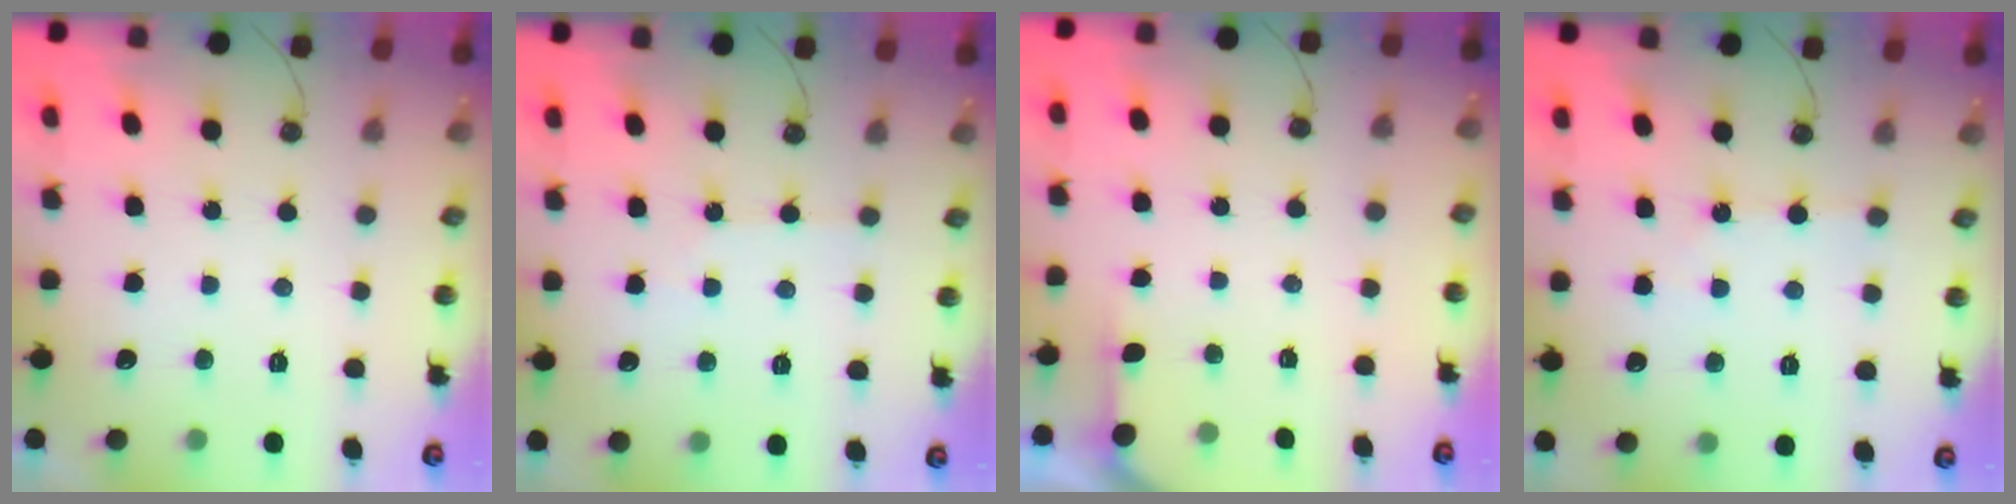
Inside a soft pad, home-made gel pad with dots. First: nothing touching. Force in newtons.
{"total": 2.2, "press": 2.1, "slide": 0.4}
{"total": 1.6, "press": 1.6, "slide": 0.2}
{"total": 2.3, "press": 2.2, "slide": 0.4}